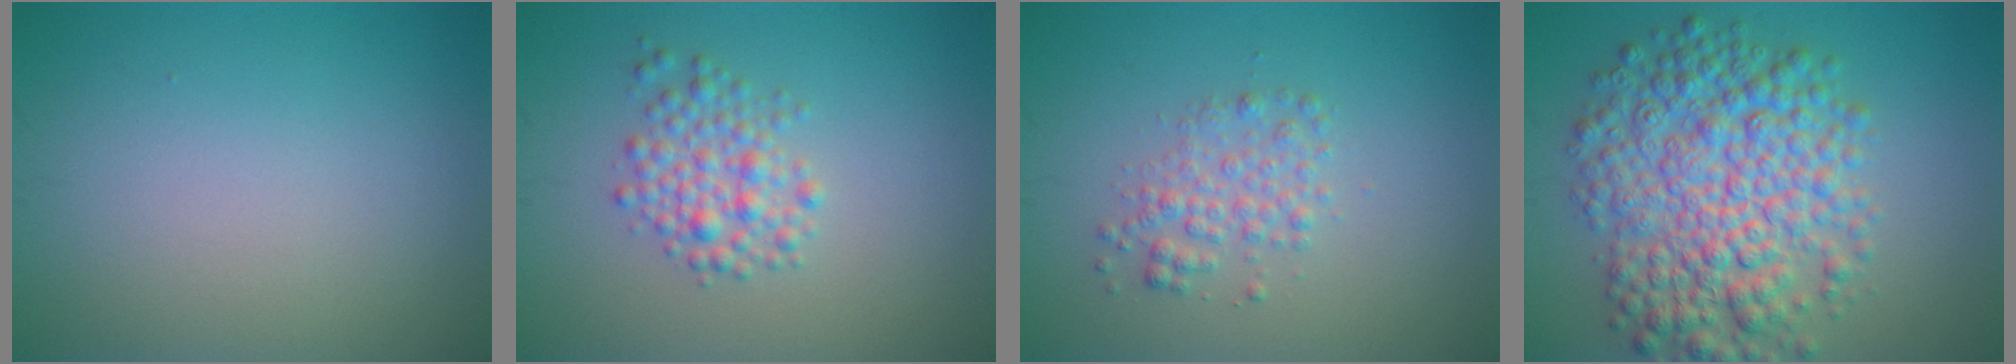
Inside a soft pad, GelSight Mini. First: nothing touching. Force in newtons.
{"total": 2.8, "press": 2.8, "slide": 0.1}
{"total": 2.2, "press": 2.2, "slide": 0.0}
{"total": 8.8, "press": 8.8, "slide": 0.1}